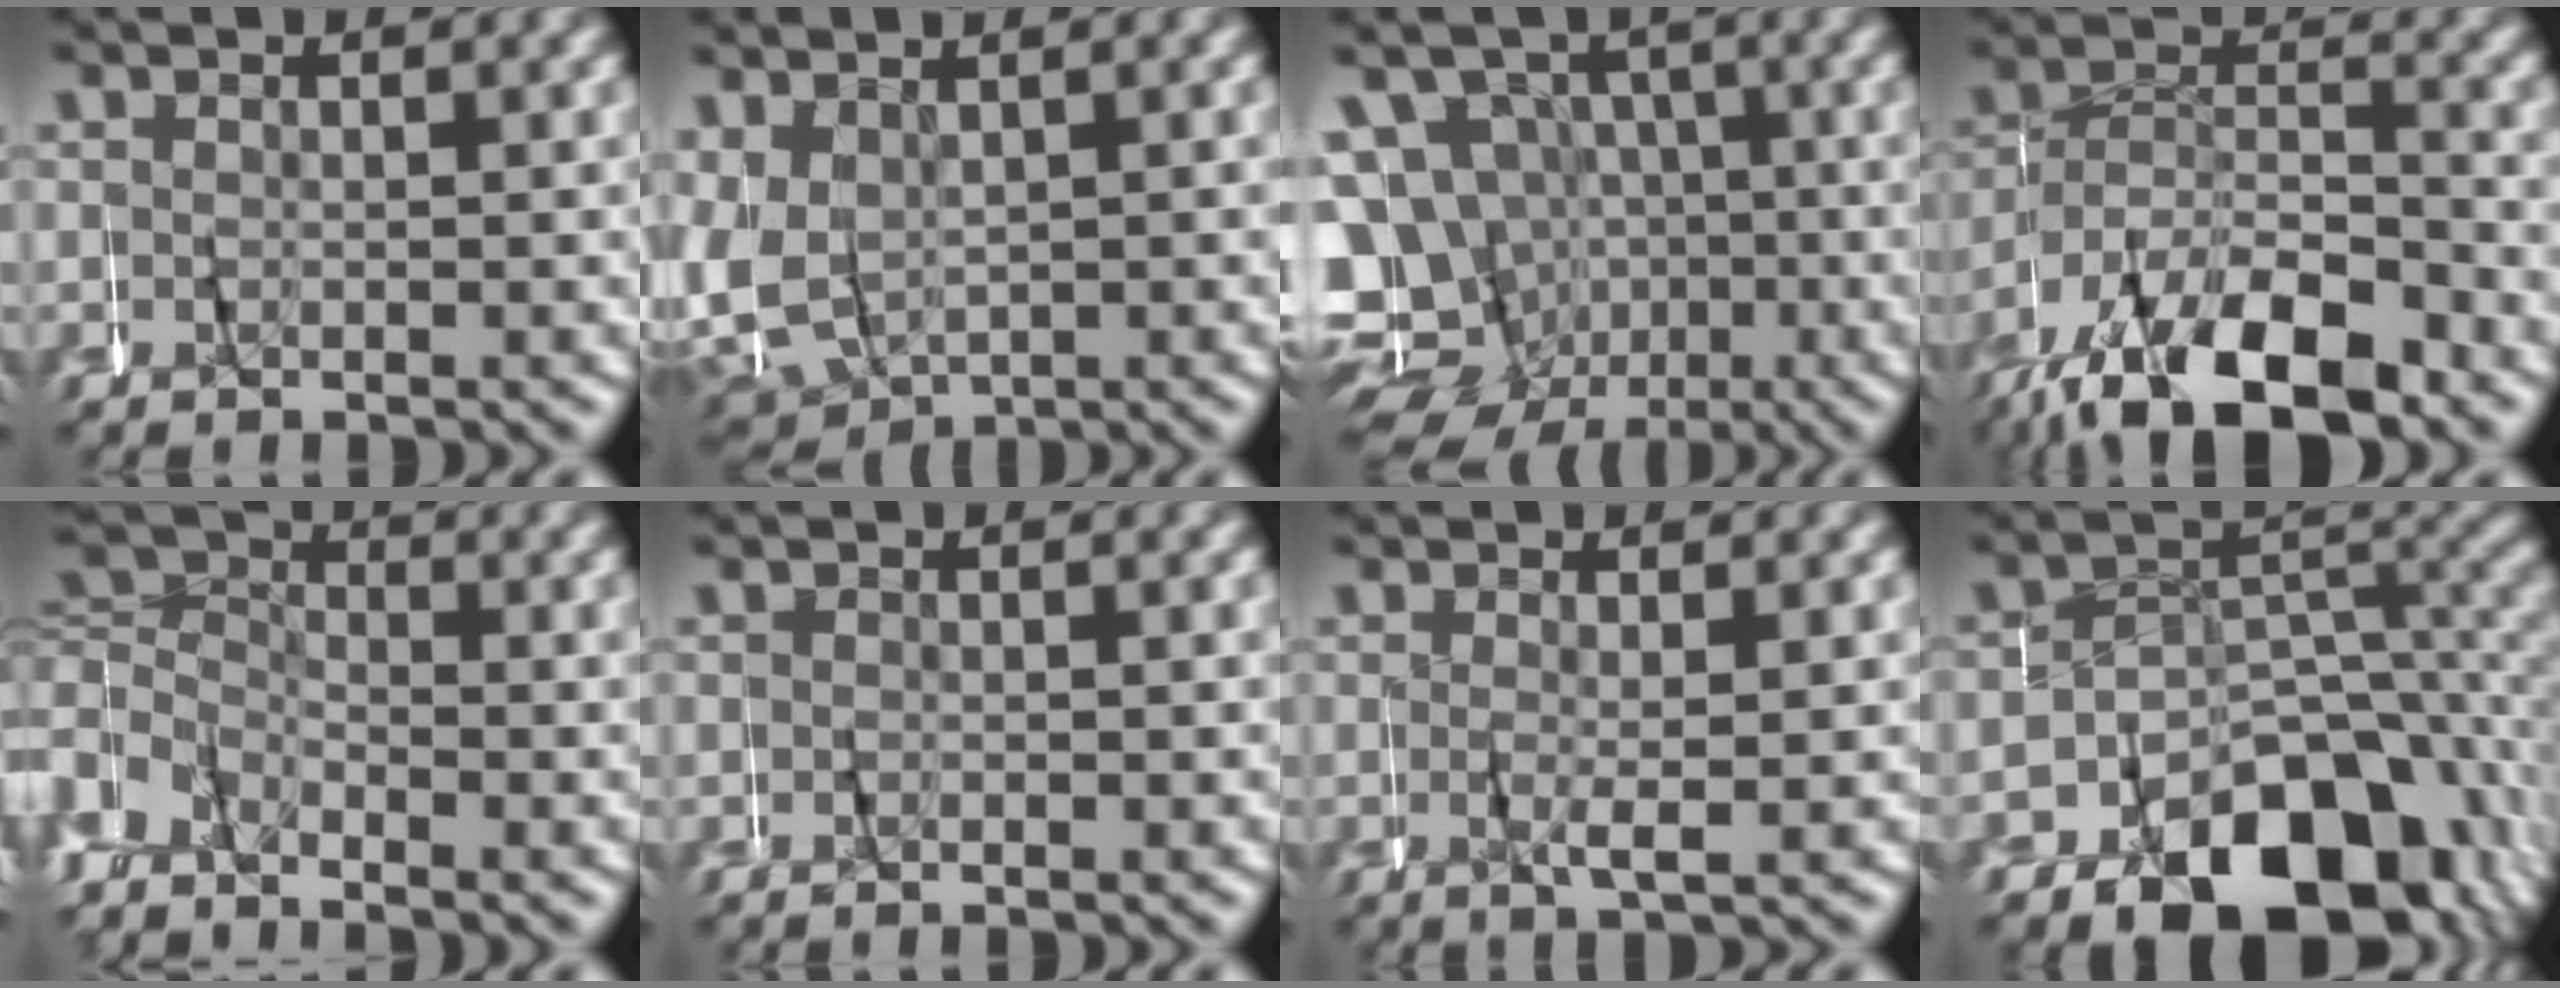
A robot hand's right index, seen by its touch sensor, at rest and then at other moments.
{"total": 9.4, "force": [-1.1, 8.7, 3.3], "torque": [-0.122, -0.039, -0.004]}
{"total": 13.4, "force": [-2.9, 12.1, 4.7], "torque": [-0.115, -0.048, -0.051]}
{"total": 11.3, "force": [-7.7, 5.5, 6.3], "torque": [-0.107, -0.024, -0.116]}
{"total": 5.6, "force": [-1.2, 4.8, 2.6], "torque": [-0.066, -0.006, -0.027]}
{"total": 1.0, "force": [-0.2, 0.8, 0.6], "torque": [-0.015, -0.003, -0.004]}
{"total": 1.6, "force": [-0.4, -0.4, 1.5], "torque": [-0.030, -0.003, -0.004]}
{"total": 9.6, "force": [-6.9, 4.7, 4.8], "torque": [-0.045, -0.004, -0.105]}